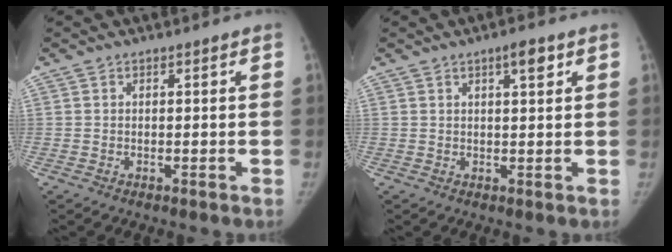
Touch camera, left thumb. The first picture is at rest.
{"total": 3.4, "force": [1.8, 1.0, 2.7], "torque": [-0.033, -0.005, 0.026]}